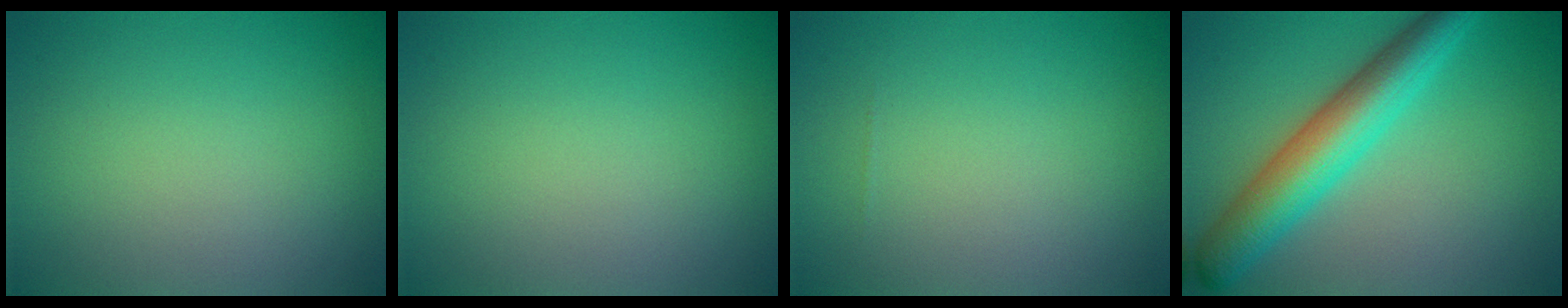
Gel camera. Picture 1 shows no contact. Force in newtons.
{"total": 0.0}
{"total": 0.0}
{"total": 6.9, "press": 6.9, "slide": 0.1}